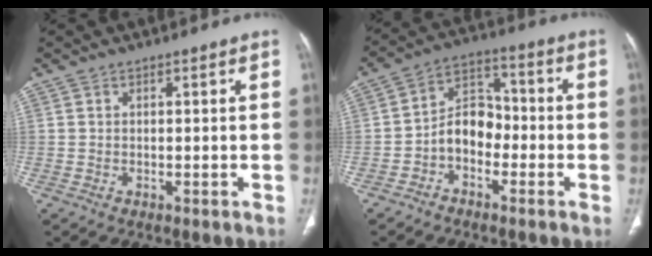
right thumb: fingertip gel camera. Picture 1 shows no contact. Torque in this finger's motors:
{"motor_torque": [1.05, 1.20, 0.98, -0.51, 0.03]}